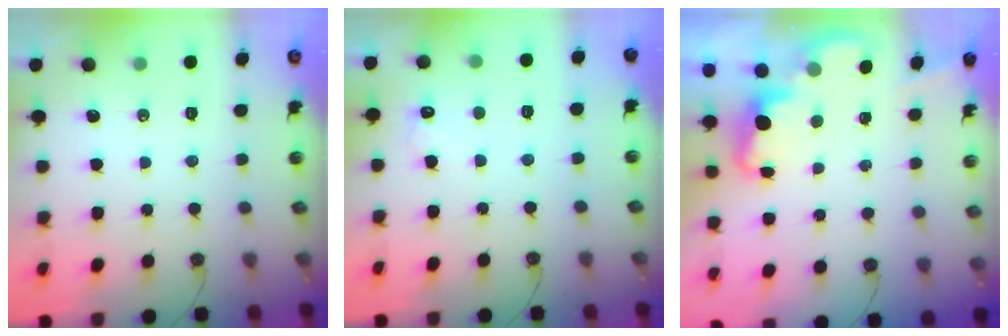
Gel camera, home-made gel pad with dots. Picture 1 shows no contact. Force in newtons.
{"total": 3.4, "press": 3.3, "slide": 1.0}
{"total": 2.2, "press": 2.1, "slide": 0.5}